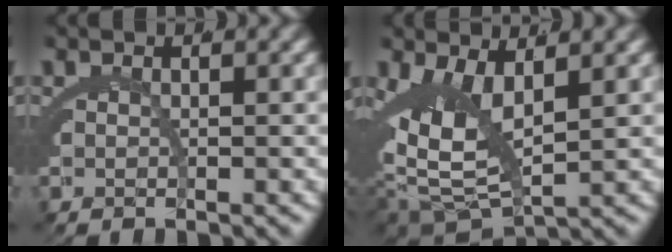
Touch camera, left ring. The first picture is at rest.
{"total": 9.0, "force": [-0.1, 5.6, 7.1], "torque": [-0.158, -0.045, 0.021]}